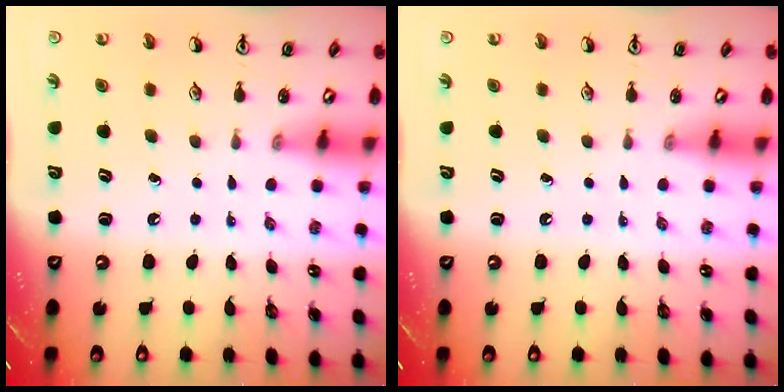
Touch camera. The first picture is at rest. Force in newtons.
{"total": 0.0}